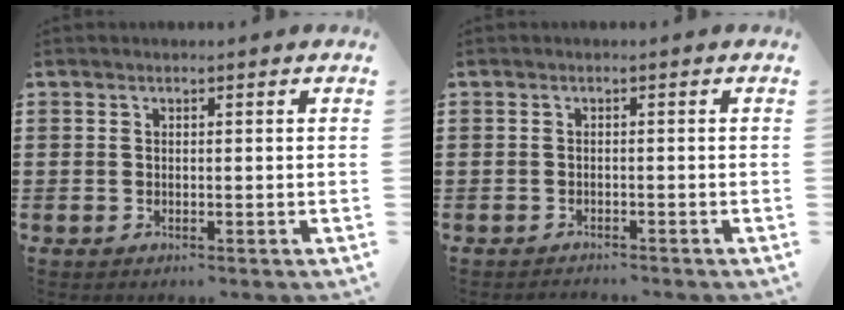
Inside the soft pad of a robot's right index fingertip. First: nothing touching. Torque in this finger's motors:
{"motor_torque": [-0.17, 0.04, -0.33, -0.08]}